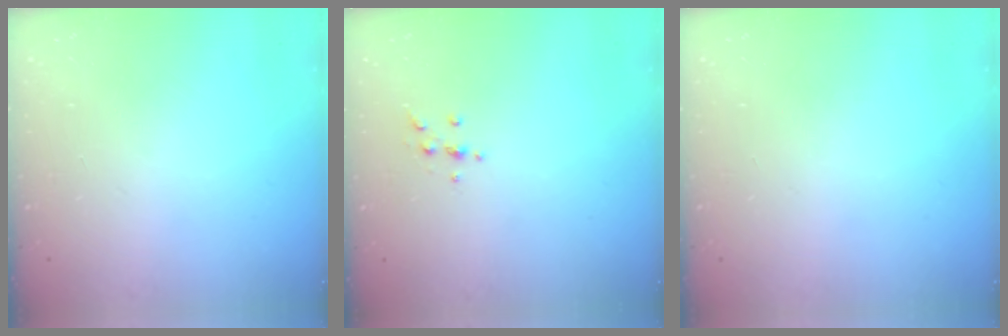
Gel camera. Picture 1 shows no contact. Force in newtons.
{"total": 3.8, "press": 3.6, "slide": 1.2}
{"total": 0.0}